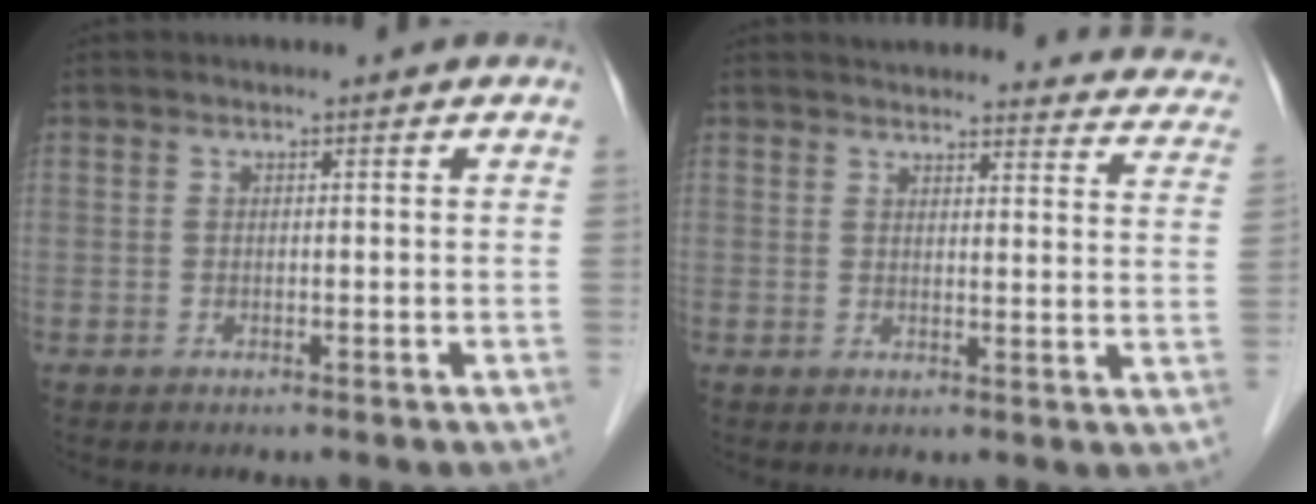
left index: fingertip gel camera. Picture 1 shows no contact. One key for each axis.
{"total": 17.6, "fx": 16.8, "fy": 3.5, "fz": 4.2, "tx": -0.031, "ty": -0.042, "tz": 0.168}